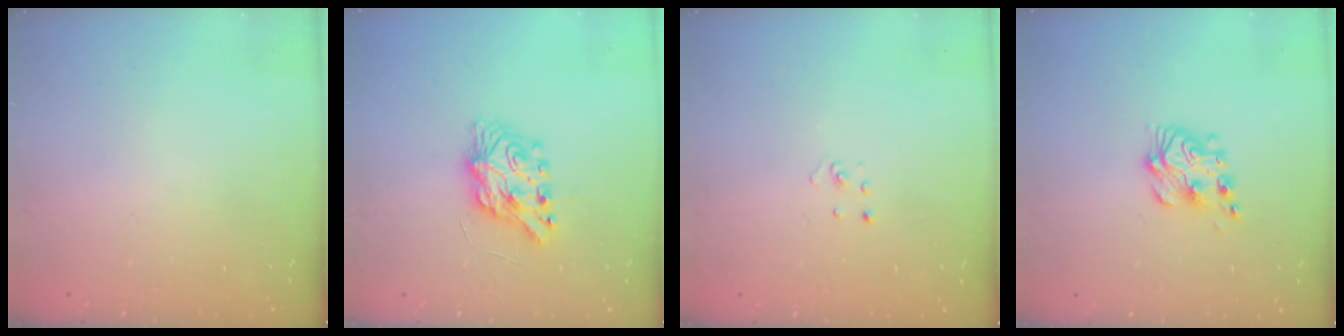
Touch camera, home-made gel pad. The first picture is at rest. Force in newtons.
{"total": 8.3, "press": 8.2, "slide": 0.4}
{"total": 1.5, "press": 1.5, "slide": 0.1}
{"total": 8.1, "press": 8.1, "slide": 0.4}